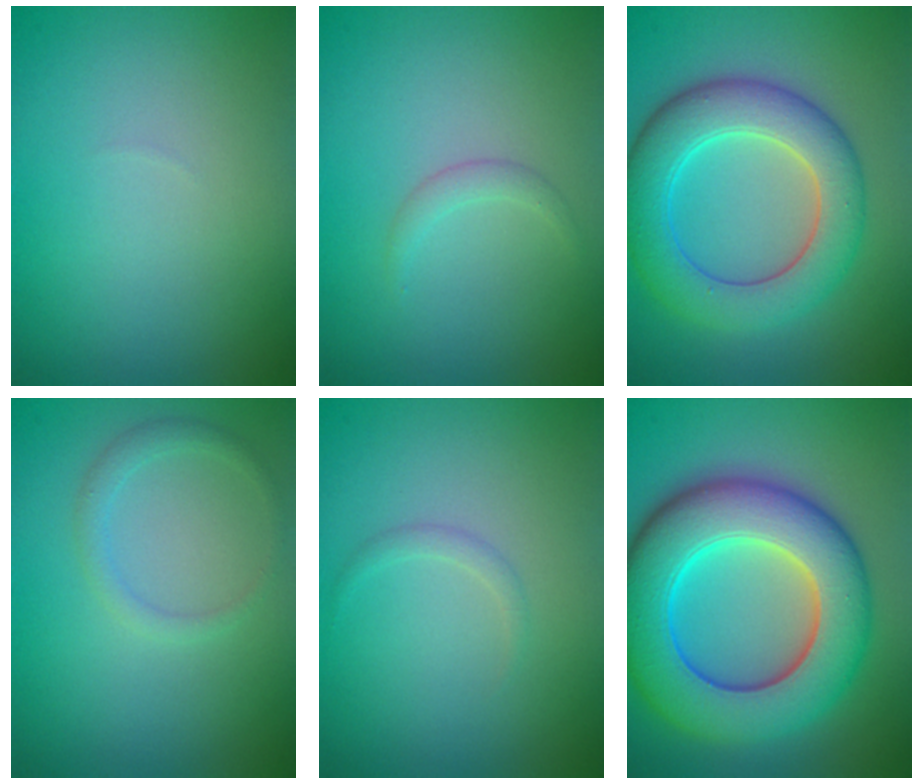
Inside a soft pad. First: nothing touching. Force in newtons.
{"total": 1.0, "press": 1.0, "slide": 0.1}
{"total": 7.4, "press": 7.4, "slide": 0.1}
{"total": 1.4, "press": 1.4, "slide": 0.0}
{"total": 0.7, "press": 0.7, "slide": 0.0}
{"total": 12.2, "press": 12.2, "slide": 0.2}